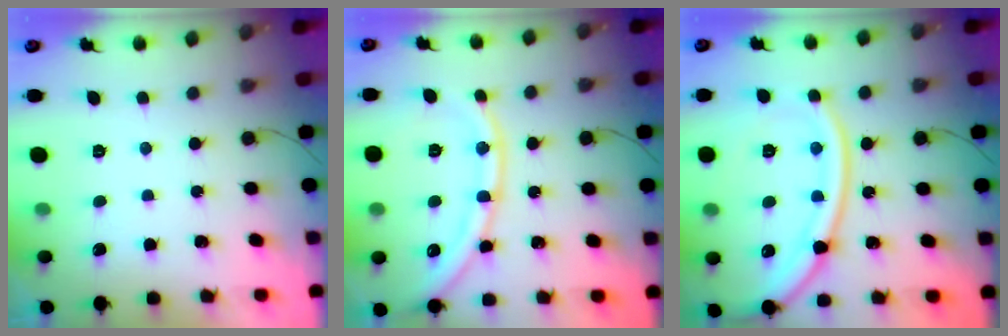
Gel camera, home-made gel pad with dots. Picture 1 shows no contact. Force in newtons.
{"total": 13.4, "press": 13.3, "slide": 1.9}
{"total": 18.6, "press": 18.5, "slide": 2.0}